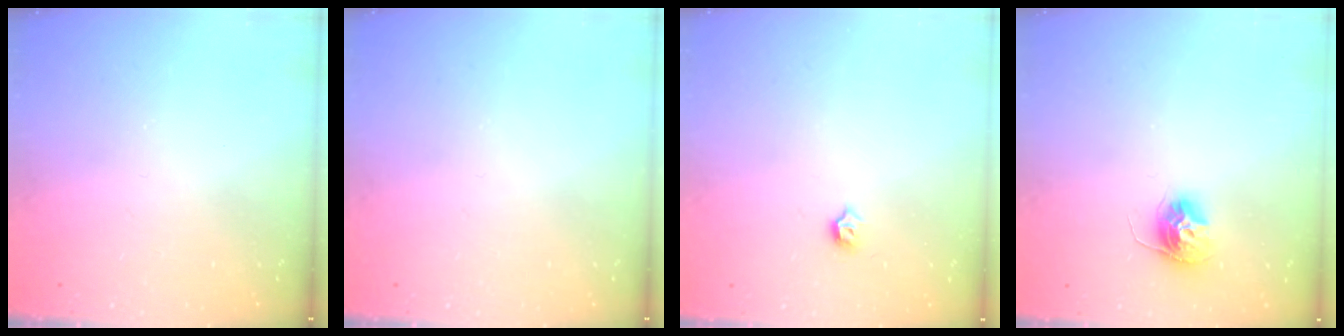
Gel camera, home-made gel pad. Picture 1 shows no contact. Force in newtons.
{"total": 0.0}
{"total": 3.4, "press": 3.3, "slide": 0.7}
{"total": 11.4, "press": 11.4, "slide": 1.0}